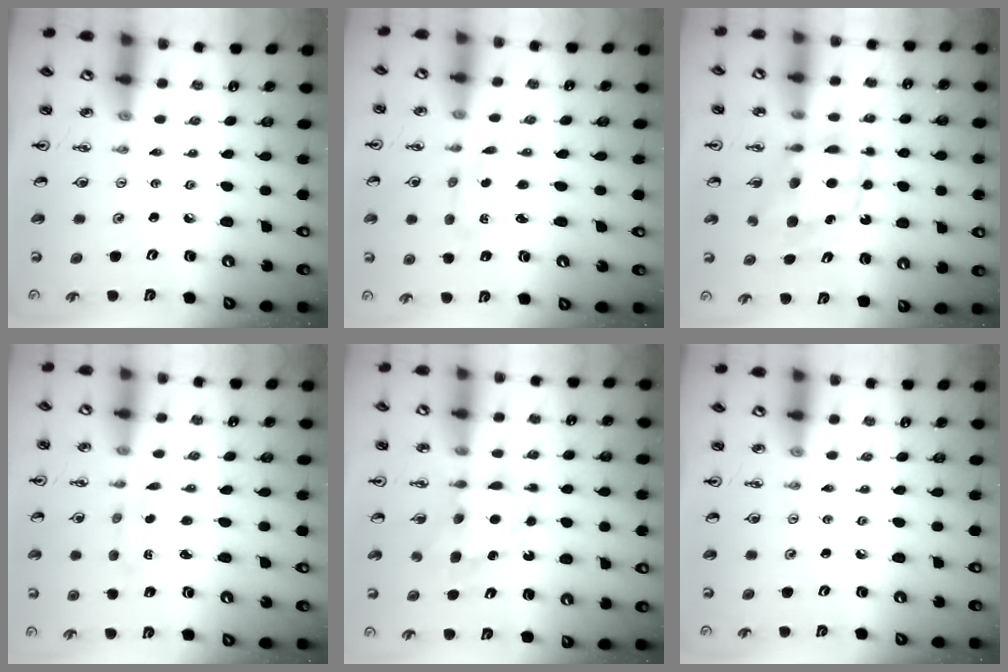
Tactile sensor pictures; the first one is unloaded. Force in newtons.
{"total": 2.5, "press": 2.5, "slide": 0.3}
{"total": 7.1, "press": 7.1, "slide": 0.9}
{"total": 2.3, "press": 2.3, "slide": 0.2}
{"total": 6.3, "press": 6.3, "slide": 0.5}
{"total": 0.0}